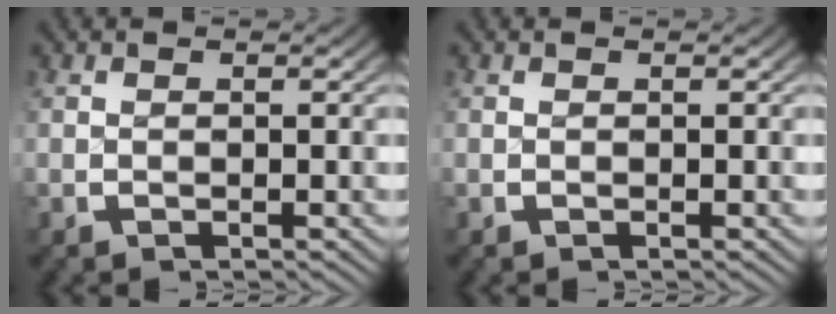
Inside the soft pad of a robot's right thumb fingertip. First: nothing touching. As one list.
[{"total": 0.0}]